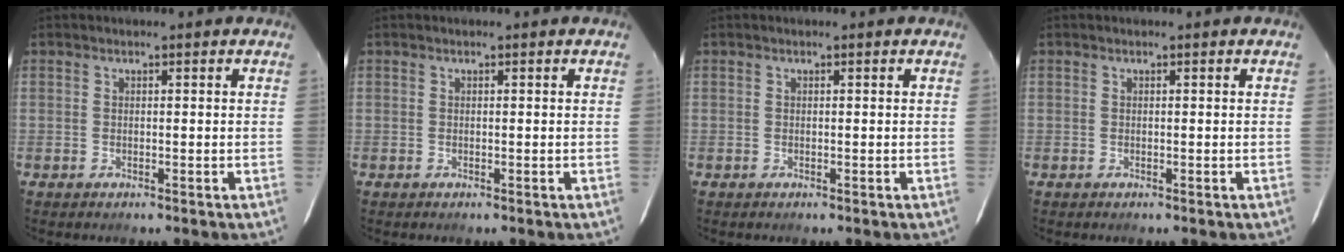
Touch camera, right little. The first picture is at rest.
{"total": 0.0}
{"total": 0.0}
{"total": 0.0}